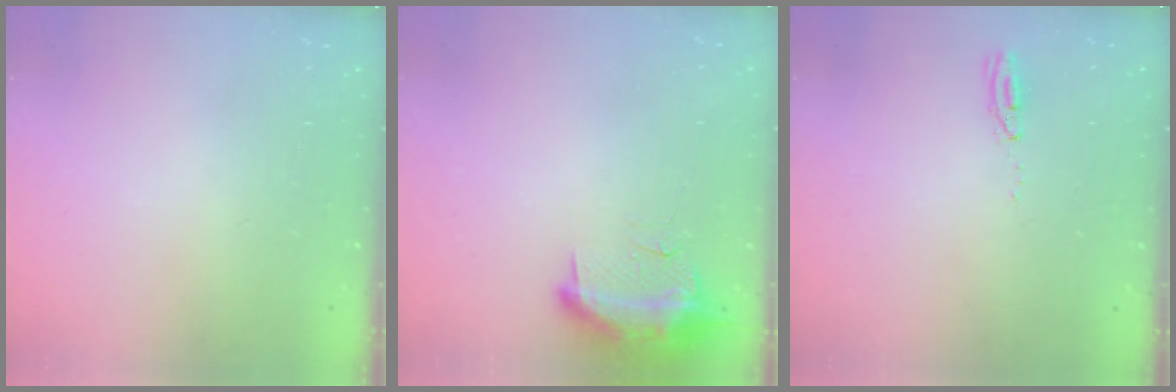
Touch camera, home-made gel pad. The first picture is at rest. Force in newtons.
{"total": 11.3, "press": 10.3, "slide": 4.7}
{"total": 3.8, "press": 3.7, "slide": 1.1}